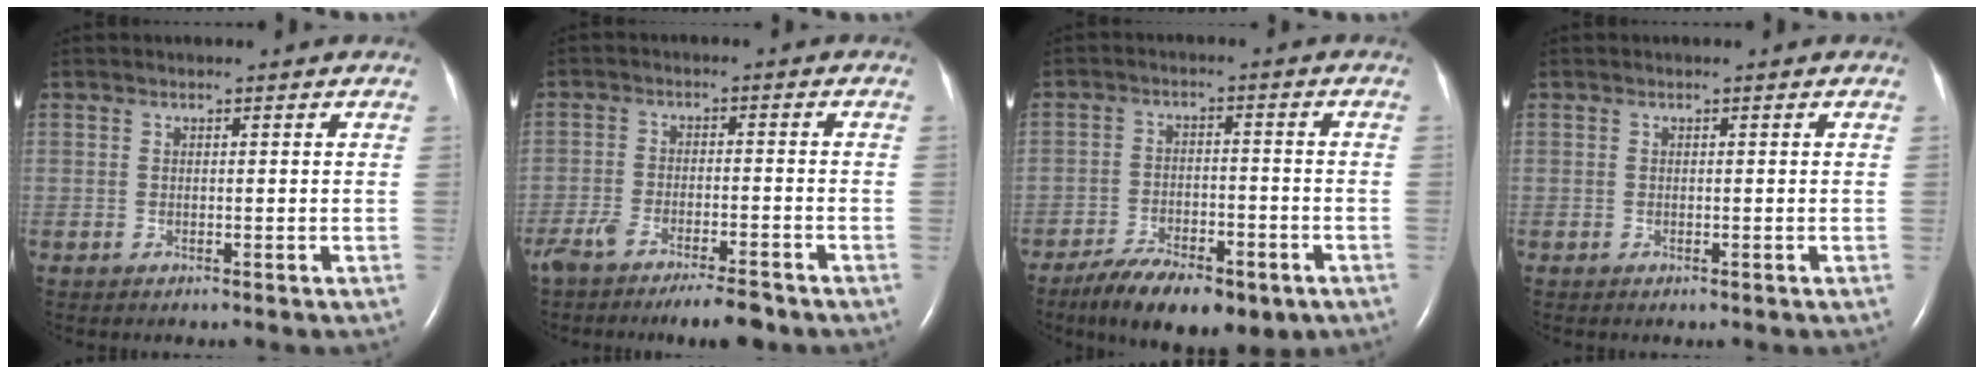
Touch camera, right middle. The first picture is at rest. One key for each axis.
{"total": 8.7, "fx": -7.0, "fy": 1.4, "fz": 4.8, "tx": -0.081, "ty": -0.008, "tz": -0.112}
{"total": 11.7, "fx": -7.8, "fy": 4.5, "fz": 7.5, "tx": -0.115, "ty": -0.004, "tz": -0.123}
{"total": 0.0}